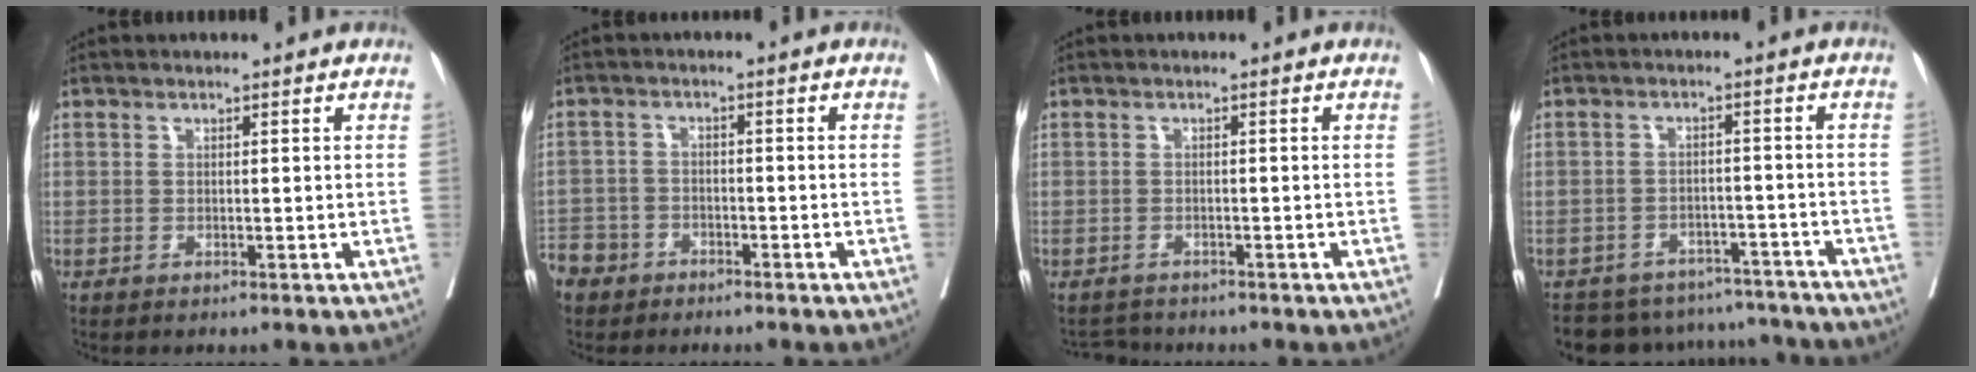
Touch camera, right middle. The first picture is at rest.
{"total": 7.0, "force": [-5.4, 4.3, 1.2], "torque": [-0.038, 0.002, -0.104]}
{"total": 2.2, "force": [-2.1, 0.6, -0.3], "torque": [0.001, -0.008, -0.036]}
{"total": 14.3, "force": [-13.0, 5.4, 2.3], "torque": [-0.040, 0.021, -0.157]}